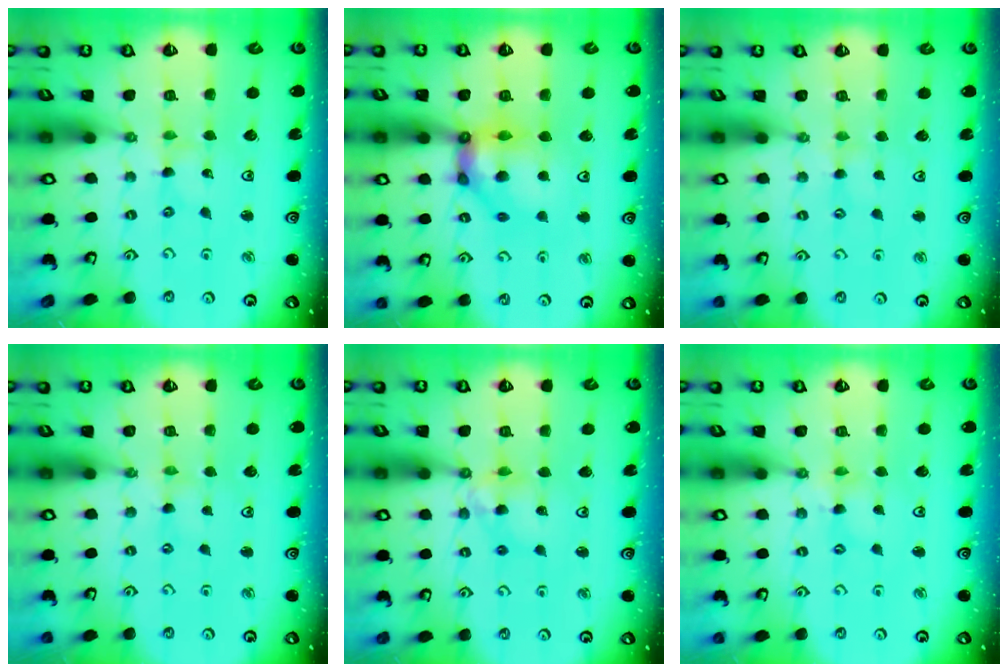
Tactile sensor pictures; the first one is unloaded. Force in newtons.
{"total": 12.9, "press": 12.8, "slide": 1.6}
{"total": 2.1, "press": 2.1, "slide": 0.2}
{"total": 1.1, "press": 1.0, "slide": 0.4}
{"total": 8.8, "press": 8.8, "slide": 0.7}
{"total": 1.7, "press": 1.7, "slide": 0.3}